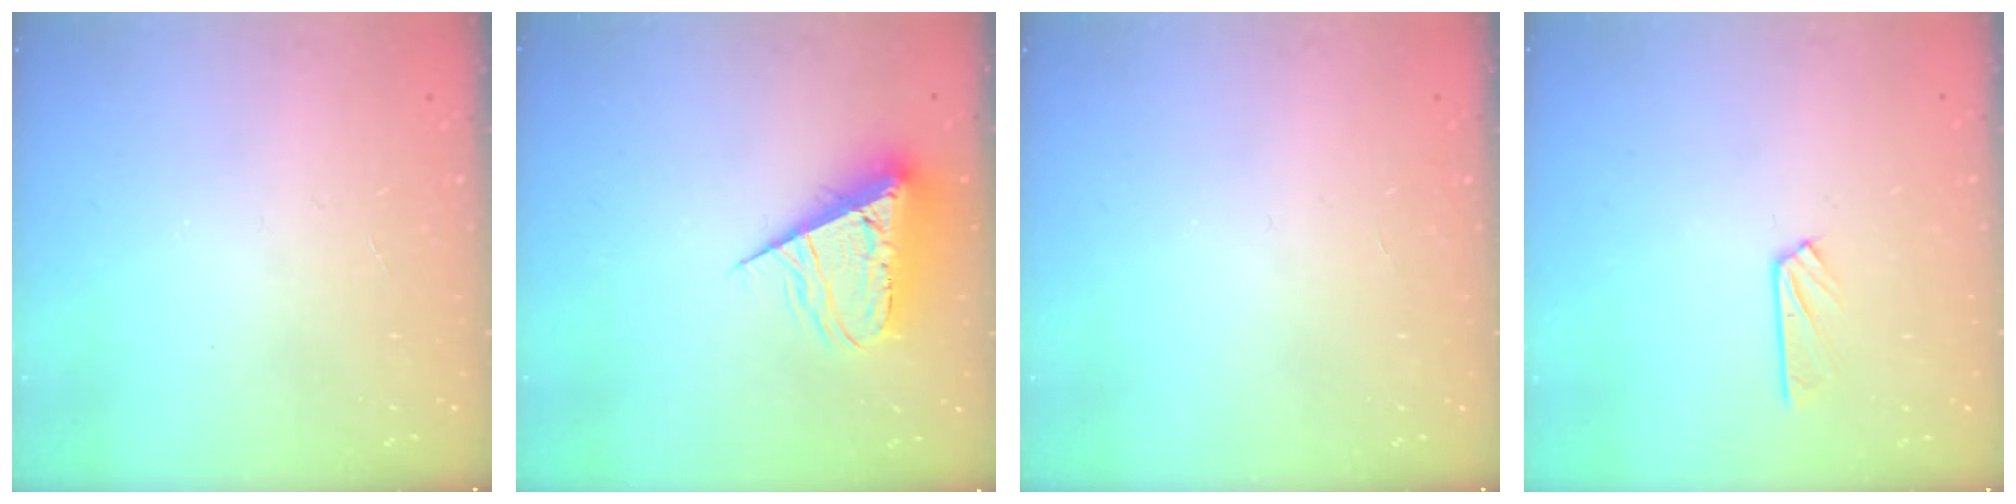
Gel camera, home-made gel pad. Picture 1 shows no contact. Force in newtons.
{"total": 10.2, "press": 10.2, "slide": 0.6}
{"total": 0.0}
{"total": 2.5, "press": 2.5, "slide": 0.3}